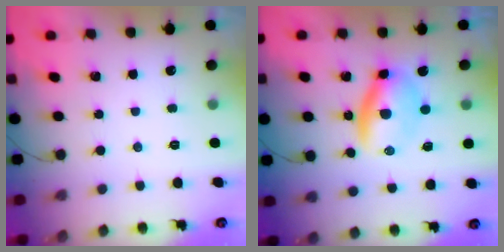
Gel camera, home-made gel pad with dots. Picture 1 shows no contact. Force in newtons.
{"total": 6.3, "press": 6.0, "slide": 1.7}